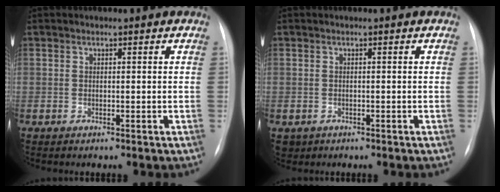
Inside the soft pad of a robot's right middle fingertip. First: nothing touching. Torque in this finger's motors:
{"motor_torque": [-0.20, 0.10, -0.03, -0.01]}